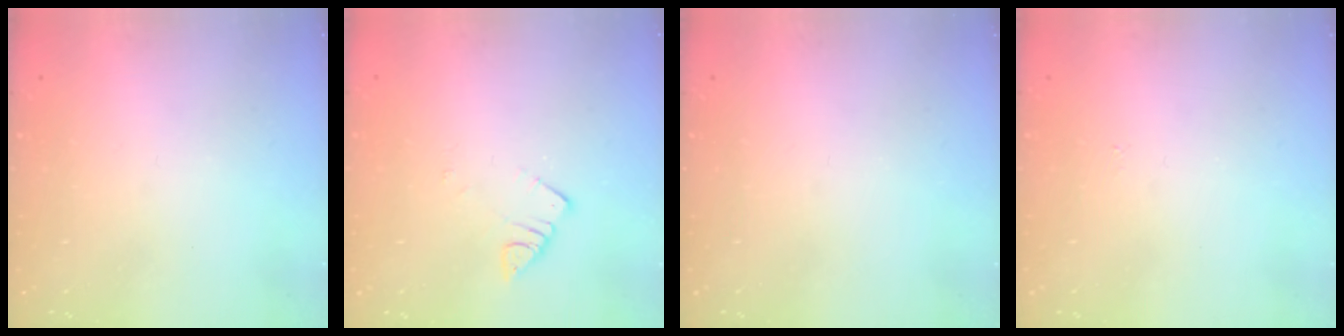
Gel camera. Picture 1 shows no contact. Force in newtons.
{"total": 3.1, "press": 3.1, "slide": 0.5}
{"total": 0.0}
{"total": 3.1, "press": 3.1, "slide": 0.4}